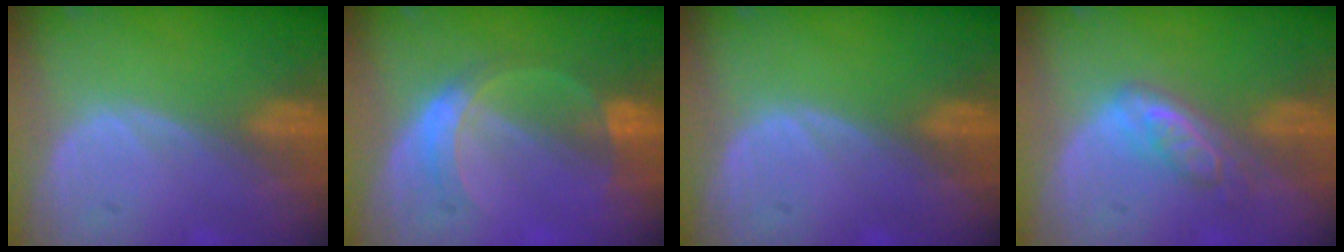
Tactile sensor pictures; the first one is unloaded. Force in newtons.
{"total": 4.9, "press": 4.9, "slide": 0.6}
{"total": 0.0}
{"total": 5.0, "press": 4.6, "slide": 1.9}